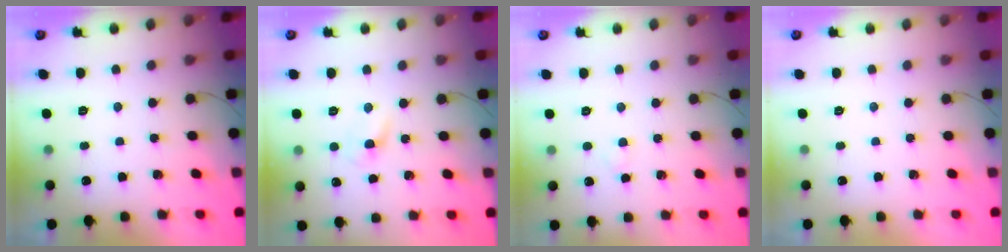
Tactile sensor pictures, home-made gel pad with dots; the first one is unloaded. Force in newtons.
{"total": 2.6, "press": 2.4, "slide": 1.1}
{"total": 1.3, "press": 1.0, "slide": 0.7}
{"total": 0.0}